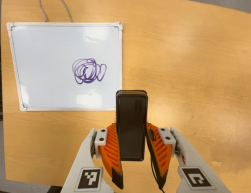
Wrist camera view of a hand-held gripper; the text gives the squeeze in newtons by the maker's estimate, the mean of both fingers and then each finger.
{"total": 5.2, "left": 3.6, "right": 6.8}